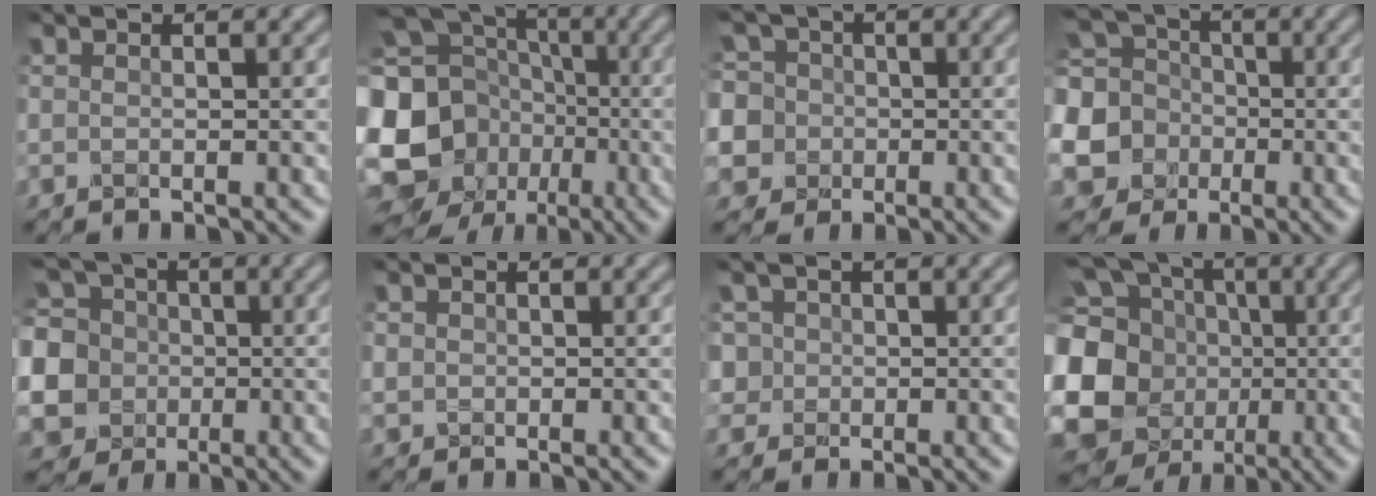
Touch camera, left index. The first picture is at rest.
{"total": 19.8, "force": [-2.9, 17.7, 8.3], "torque": [-0.203, 0.009, -0.093]}
{"total": 10.1, "force": [0.2, 9.4, 3.7], "torque": [-0.100, 0.024, -0.028]}
{"total": 12.5, "force": [-1.4, 11.6, 4.6], "torque": [-0.159, 0.008, -0.055]}
{"total": 13.5, "force": [-0.6, 12.7, 4.5], "torque": [-0.151, 0.017, -0.042]}
{"total": 1.5, "force": [0.2, 1.5, 0.4], "torque": [-0.007, 0.002, 0.000]}
{"total": 4.9, "force": [1.0, 4.5, 1.7], "torque": [-0.043, 0.032, 0.001]}
{"total": 17.6, "force": [-1.9, 15.7, 7.6], "torque": [-0.200, 0.009, -0.068]}